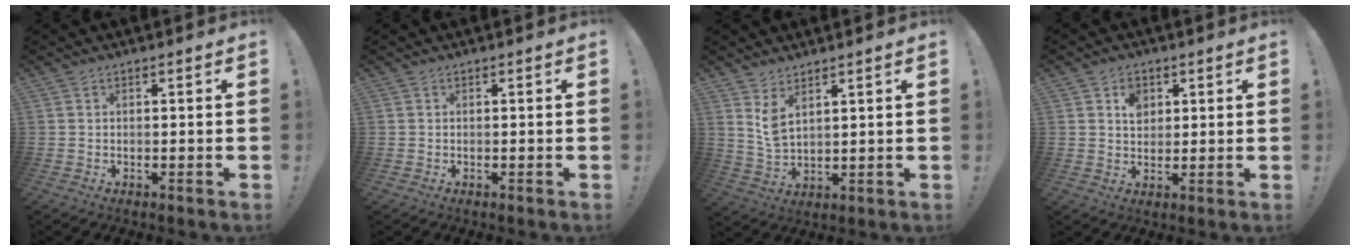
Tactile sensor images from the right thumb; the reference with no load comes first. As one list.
[{"total": 0.0}, {"total": 5.8, "force": [3.9, 2.4, 3.5], "torque": [-0.061, -0.025, 0.074]}, {"total": 5.3, "force": [2.4, 4.2, 2.2], "torque": [-0.016, -0.012, 0.039]}]